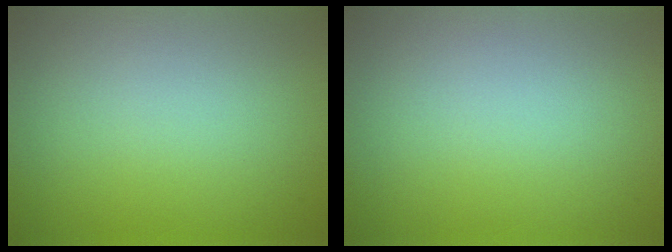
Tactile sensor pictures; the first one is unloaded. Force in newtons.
{"total": 0.0}